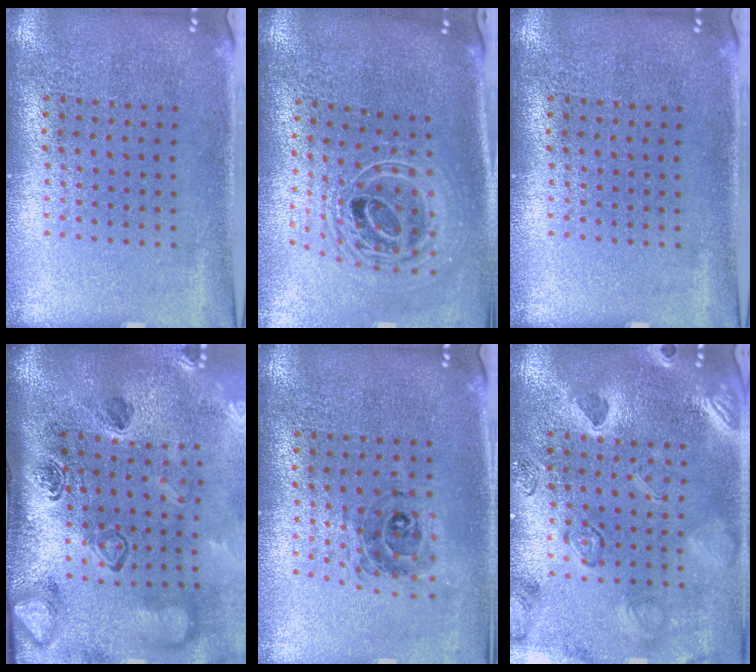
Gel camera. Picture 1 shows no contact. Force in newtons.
{"total": 2.4, "press": 1.8, "slide": 1.7}
{"total": 0.0}
{"total": 4.0, "press": 2.8, "slide": 2.9}
{"total": 0.5, "press": 0.5, "slide": 0.0}
{"total": 2.5, "press": 2.3, "slide": 0.8}